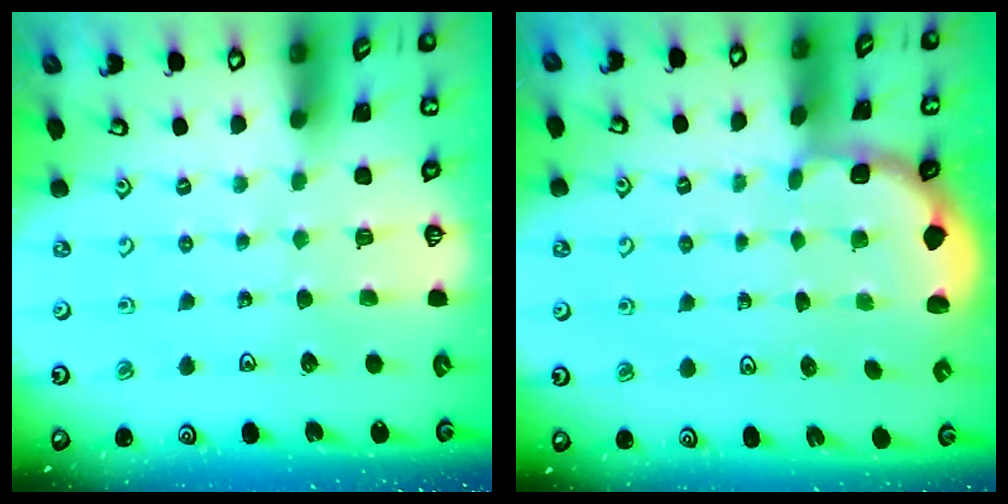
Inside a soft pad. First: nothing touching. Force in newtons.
{"total": 1.8, "press": 1.6, "slide": 0.7}